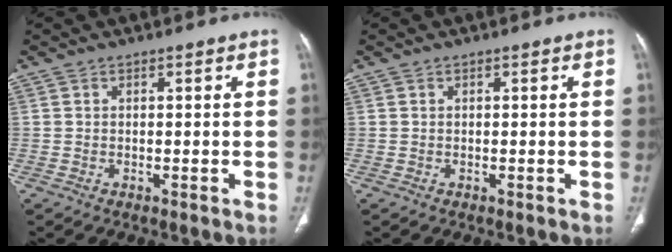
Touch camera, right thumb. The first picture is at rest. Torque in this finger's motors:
{"motor_torque": [0.01, 0.00, -0.07, 0.07, 0.03]}